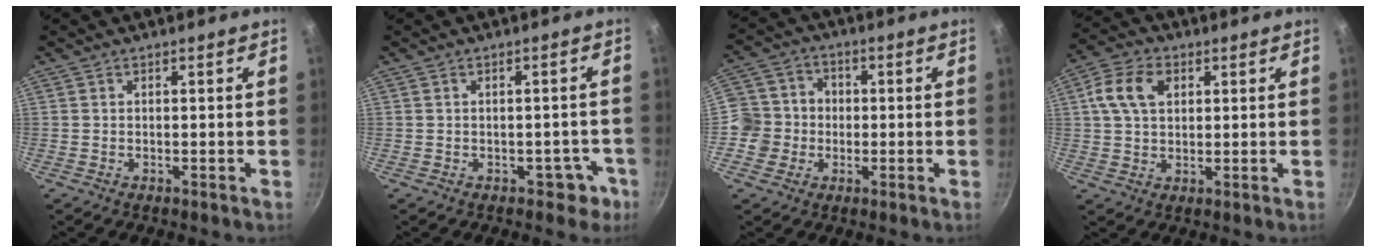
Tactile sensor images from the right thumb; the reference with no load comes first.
{"total": 3.6, "force": [-1.9, 2.5, 1.7], "torque": [0.001, 0.021, -0.021]}
{"total": 9.1, "force": [-1.3, 8.8, 1.8], "torque": [-0.005, 0.027, -0.028]}
{"total": 8.9, "force": [2.6, 5.9, 6.0], "torque": [-0.112, 0.009, 0.045]}